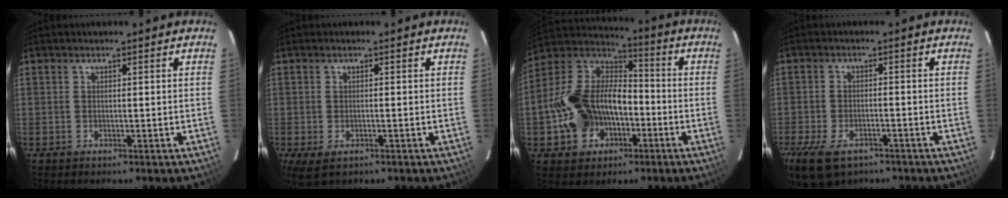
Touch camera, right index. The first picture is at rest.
{"total": 4.6, "force": [-2.6, 1.7, 3.5], "torque": [-0.073, -0.016, -0.038]}
{"total": 17.3, "force": [-5.1, 12.6, 10.7], "torque": [-0.244, 0.031, -0.080]}
{"total": 12.9, "force": [-8.3, 6.5, 7.4], "torque": [-0.190, -0.036, -0.142]}